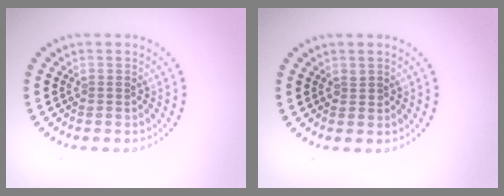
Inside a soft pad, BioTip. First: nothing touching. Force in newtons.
{"total": 0.6, "press": 0.4, "slide": 0.4}